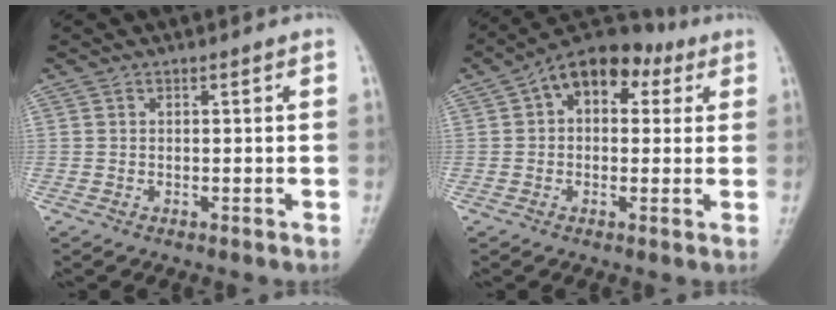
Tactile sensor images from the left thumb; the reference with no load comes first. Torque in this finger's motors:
{"motor_torque": [-0.33, 0.85, 0.07, -0.01, 0.26]}